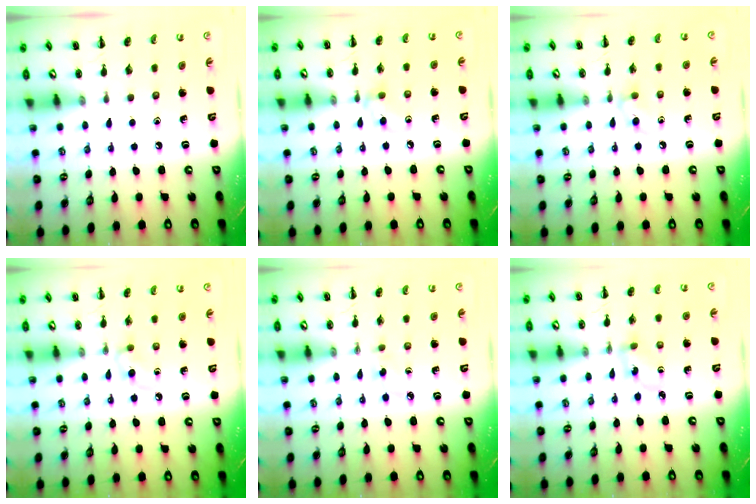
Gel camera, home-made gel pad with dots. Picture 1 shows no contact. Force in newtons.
{"total": 5.0, "press": 4.7, "slide": 1.6}
{"total": 3.6, "press": 3.3, "slide": 1.5}
{"total": 2.4, "press": 2.1, "slide": 1.1}
{"total": 2.9, "press": 2.7, "slide": 1.1}
{"total": 2.6, "press": 2.3, "slide": 1.1}